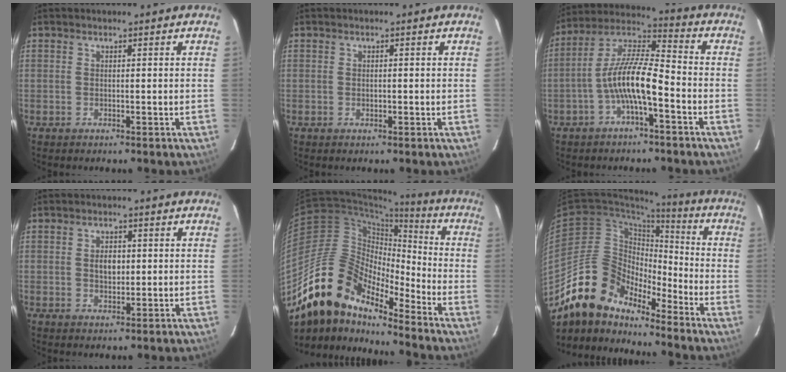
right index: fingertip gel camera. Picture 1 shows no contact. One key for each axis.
{"total": 0.8, "fx": -0.1, "fy": 0.4, "fz": 0.7, "tx": -0.010, "ty": 0.002, "tz": -0.001}
{"total": 10.9, "fx": -4.1, "fy": 2.4, "fz": 9.8, "tx": -0.202, "ty": 0.013, "tz": -0.081}
{"total": 3.1, "fx": 0.2, "fy": 2.1, "fz": 2.3, "tx": -0.038, "ty": 0.005, "tz": 0.005}
{"total": 18.0, "fx": -14.6, "fy": 6.2, "fz": 8.4, "tx": -0.142, "ty": 0.004, "tz": -0.288}
{"total": 14.5, "fx": -12.4, "fy": 5.9, "fz": 4.5, "tx": -0.084, "ty": 0.021, "tz": -0.240}